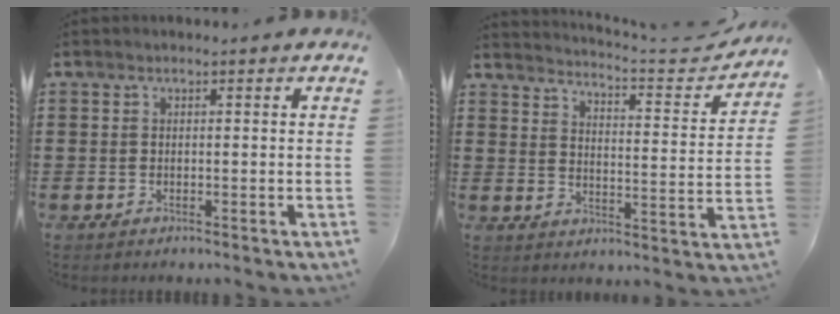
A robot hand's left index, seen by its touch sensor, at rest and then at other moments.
{"total": 3.4, "force": [3.2, -0.3, 1.2], "torque": [-0.036, -0.032, 0.044]}